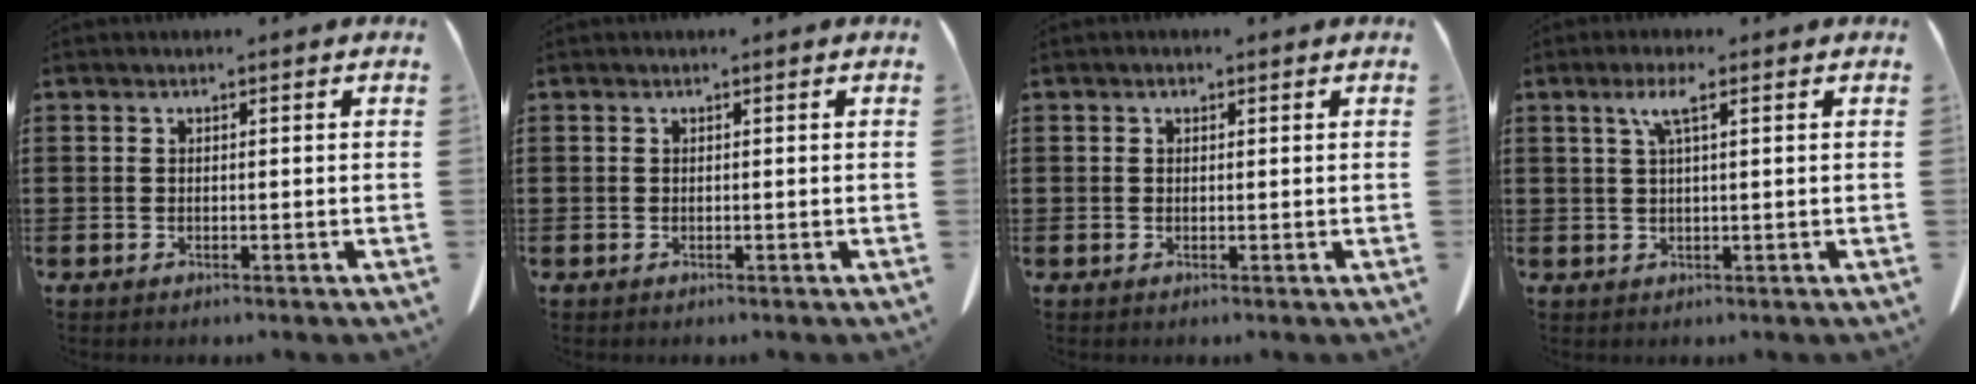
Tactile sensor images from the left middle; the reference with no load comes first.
{"total": 0.0}
{"total": 0.8, "force": [0.3, 0.5, 0.5], "torque": [-0.012, 0.006, 0.005]}
{"total": 3.3, "force": [1.4, 0.3, 3.0], "torque": [-0.063, 0.006, 0.021]}